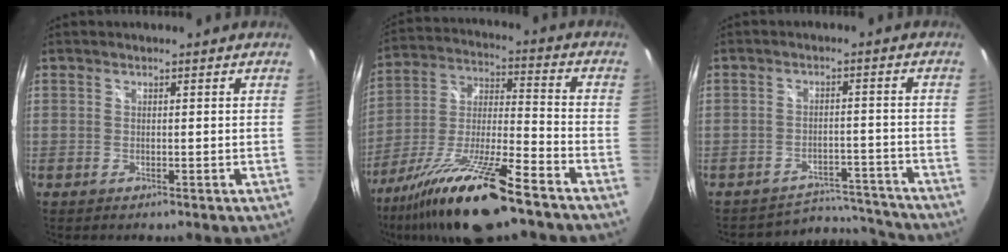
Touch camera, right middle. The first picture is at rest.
{"total": 20.1, "force": [-14.2, 2.8, 14.0], "torque": [-0.262, -0.028, -0.253]}
{"total": 10.1, "force": [-9.9, 2.1, -0.2], "torque": [0.000, 0.030, -0.137]}